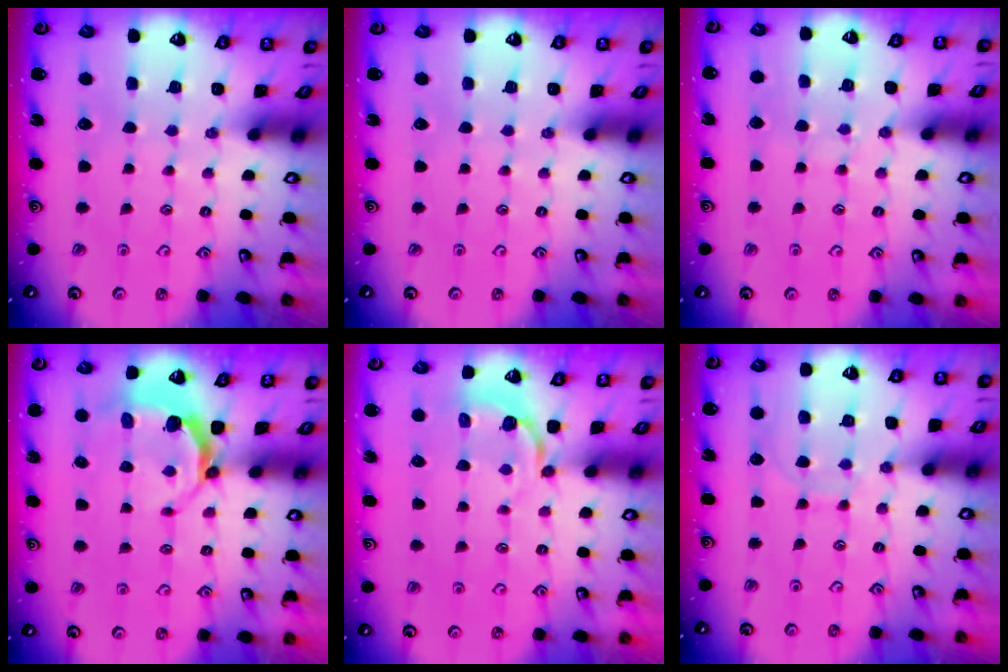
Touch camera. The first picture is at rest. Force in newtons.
{"total": 0.0}
{"total": 4.6, "press": 4.6, "slide": 0.4}
{"total": 4.9, "press": 4.0, "slide": 2.8}
{"total": 3.8, "press": 2.8, "slide": 2.5}
{"total": 7.6, "press": 7.5, "slide": 0.7}